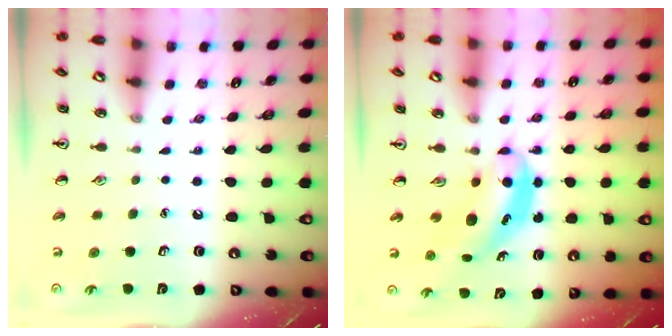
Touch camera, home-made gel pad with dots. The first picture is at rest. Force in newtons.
{"total": 4.7, "press": 4.6, "slide": 0.3}